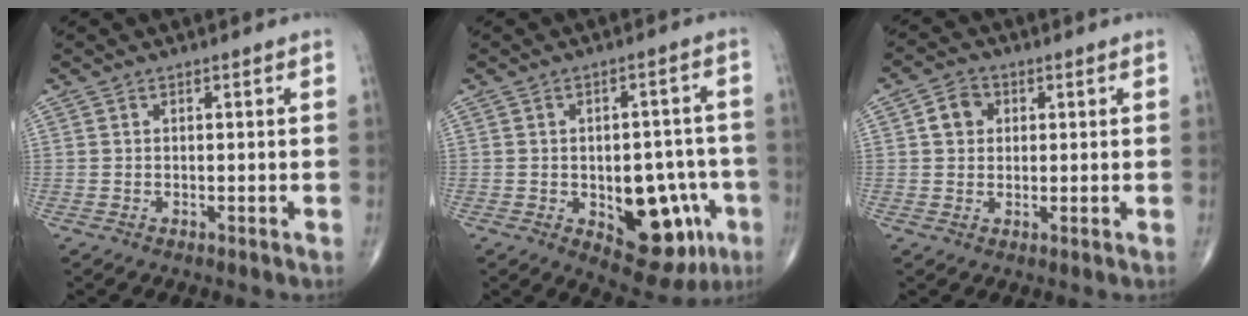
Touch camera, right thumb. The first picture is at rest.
{"total": 14.9, "force": [-4.7, 8.2, 11.5], "torque": [-0.101, 0.022, -0.048]}
{"total": 4.4, "force": [1.0, 3.7, 2.1], "torque": [-0.022, 0.005, 0.013]}